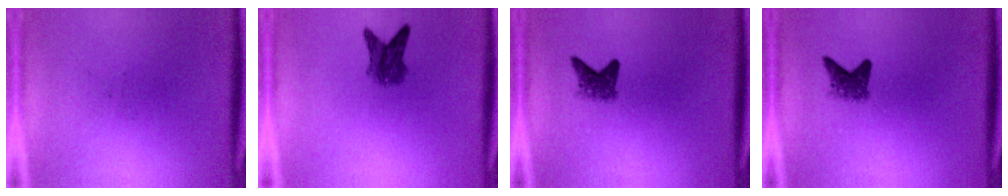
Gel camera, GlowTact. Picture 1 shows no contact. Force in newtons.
{"total": 4.0}
{"total": 2.3}
{"total": 2.3}